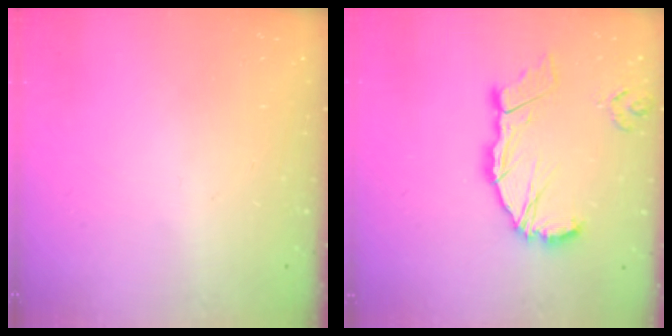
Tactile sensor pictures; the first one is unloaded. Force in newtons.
{"total": 14.2, "press": 14.1, "slide": 1.6}